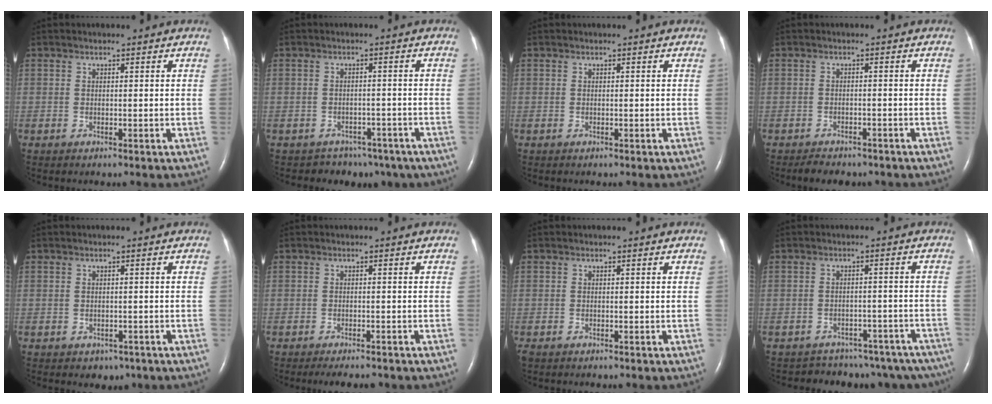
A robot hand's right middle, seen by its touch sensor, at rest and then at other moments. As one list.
[{"total": 7.3, "force": [-5.4, 4.8, 0.6], "torque": [-0.006, 0.018, -0.053]}, {"total": 0.0}, {"total": 5.1, "force": [-4.3, 2.1, 1.7], "torque": [-0.030, -0.003, -0.053]}, {"total": 2.1, "force": [-1.1, 1.6, 0.7], "torque": [-0.008, 0.003, -0.006]}, {"total": 4.5, "force": [-3.8, 1.1, 2.0], "torque": [-0.023, -0.006, -0.050]}, {"total": 0.6, "force": [-0.4, 0.3, 0.3], "torque": [-0.008, -0.001, -0.005]}, {"total": 14.6, "force": [-12.6, 6.9, 2.4], "torque": [-0.030, 0.038, -0.130]}]